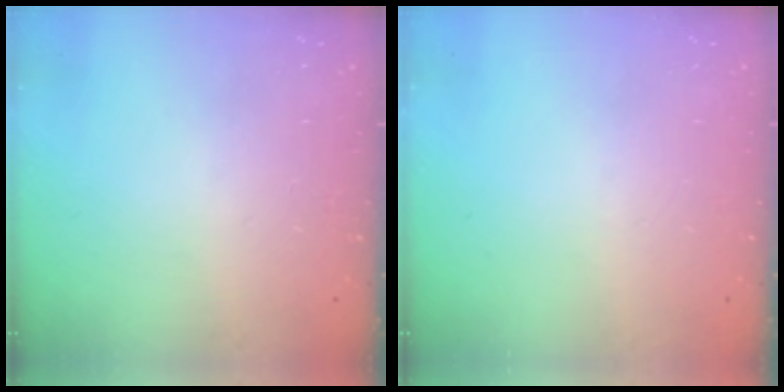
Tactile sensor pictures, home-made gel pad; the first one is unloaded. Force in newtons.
{"total": 0.0}